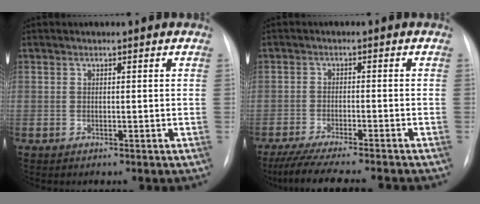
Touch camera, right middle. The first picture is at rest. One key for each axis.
{"total": 13.3, "fx": -11.8, "fy": 0.5, "fz": 6.2, "tx": -0.090, "ty": -0.023, "tz": -0.174}